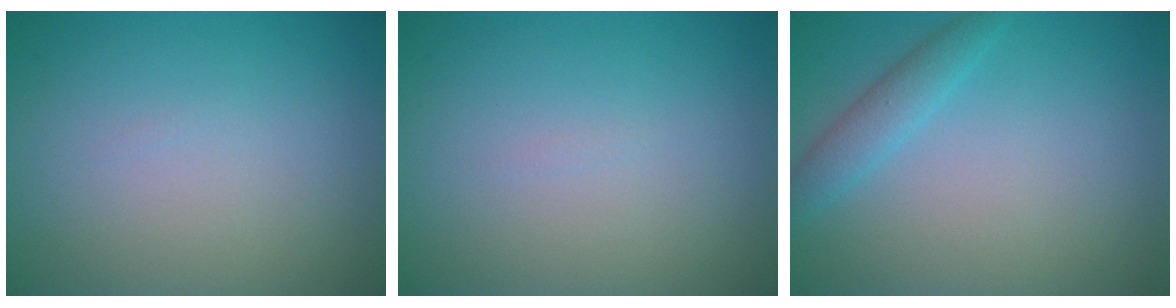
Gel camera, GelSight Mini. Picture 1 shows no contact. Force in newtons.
{"total": 0.0}
{"total": 2.2, "press": 2.2, "slide": 0.1}